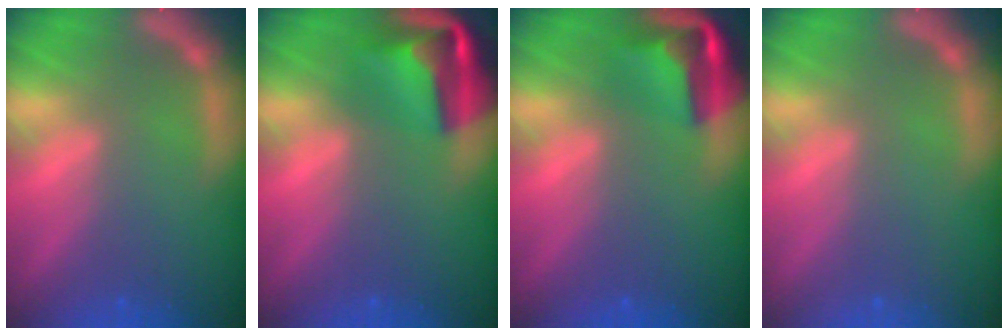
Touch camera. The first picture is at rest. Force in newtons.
{"total": 7.9}
{"total": 6.4}
{"total": 0.0}